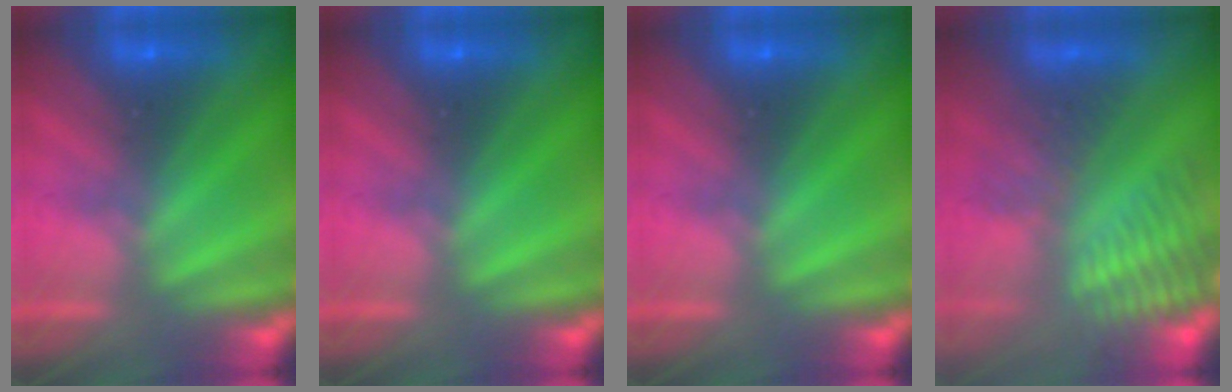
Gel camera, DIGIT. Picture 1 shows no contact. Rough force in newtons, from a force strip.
{"total": 0.0}
{"total": 0.0}
{"total": 3.8}